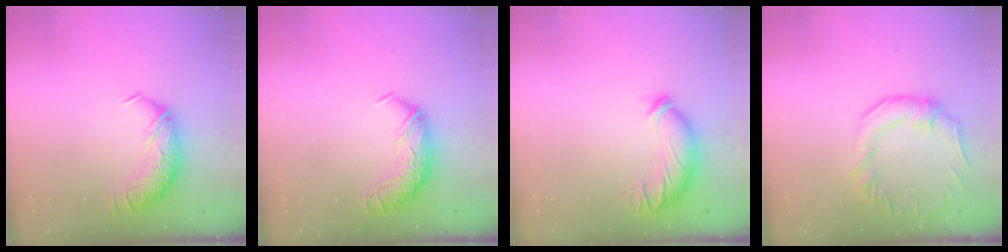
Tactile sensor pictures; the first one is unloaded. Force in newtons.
{"total": 0.0}
{"total": 3.0, "press": 2.6, "slide": 1.5}
{"total": 1.0, "press": 0.5, "slide": 0.8}